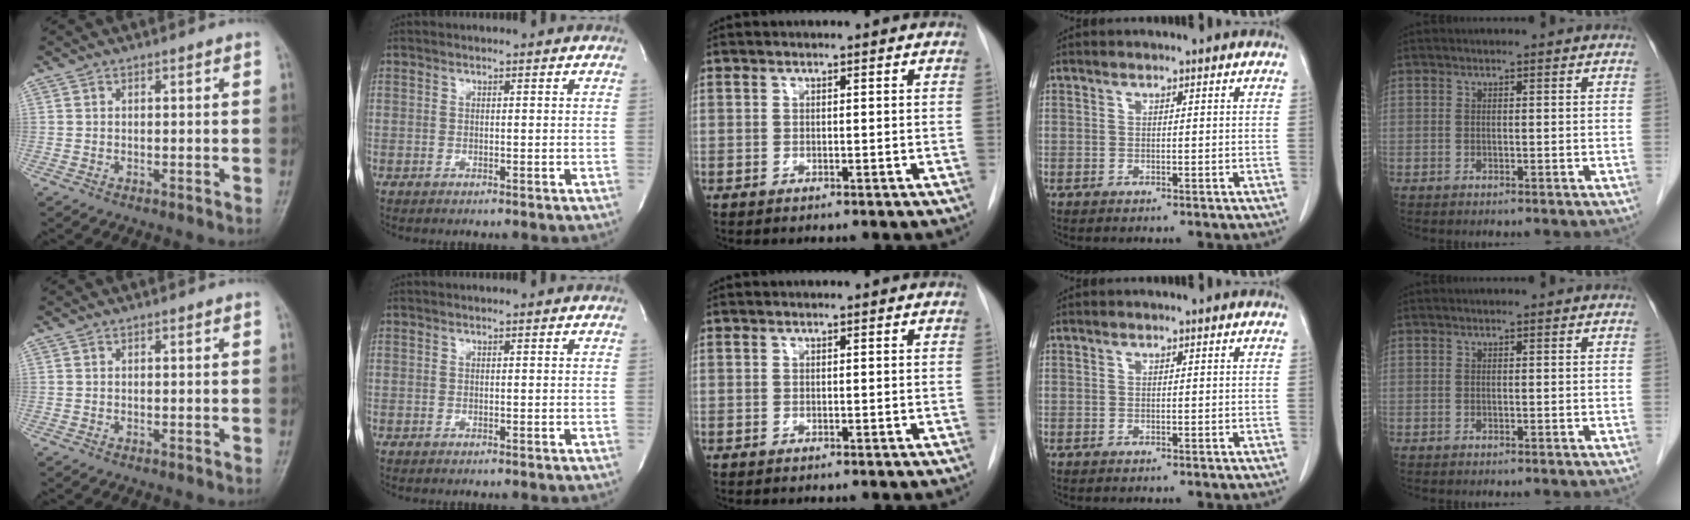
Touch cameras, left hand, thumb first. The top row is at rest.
{}